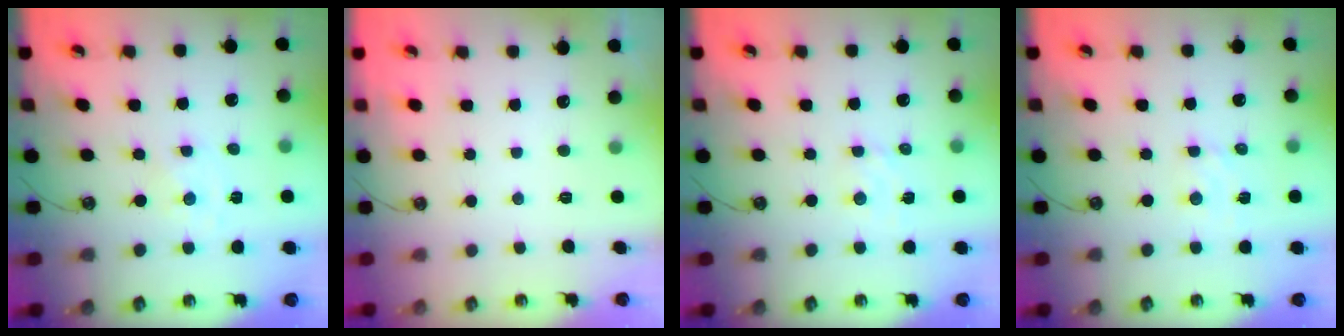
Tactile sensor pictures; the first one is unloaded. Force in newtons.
{"total": 0.0}
{"total": 2.8, "press": 2.7, "slide": 0.4}
{"total": 2.4, "press": 2.4, "slide": 0.4}